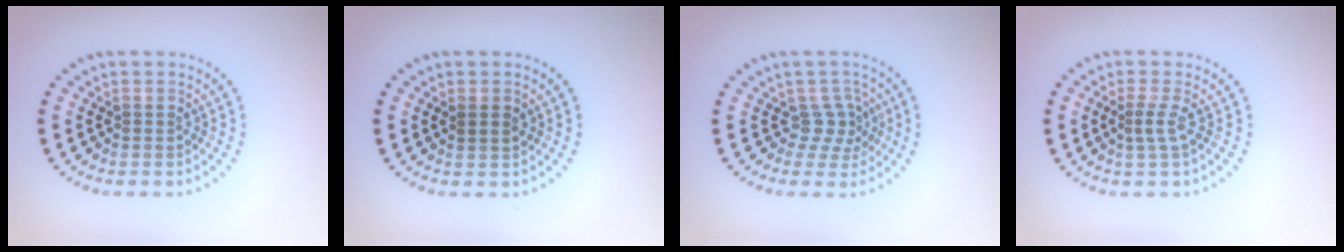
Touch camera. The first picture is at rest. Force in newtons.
{"total": 1.2, "press": 1.1, "slide": 0.5}
{"total": 2.2, "press": 1.5, "slide": 1.6}
{"total": 1.6, "press": 1.0, "slide": 1.2}